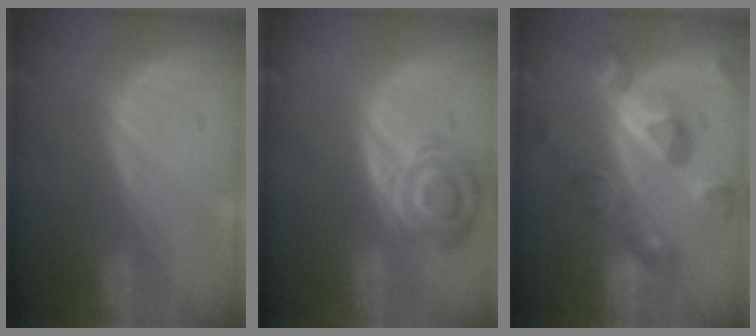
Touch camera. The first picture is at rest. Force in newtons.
{"total": 8.2, "press": 7.3, "slide": 3.8}
{"total": 10.5, "press": 9.4, "slide": 4.8}